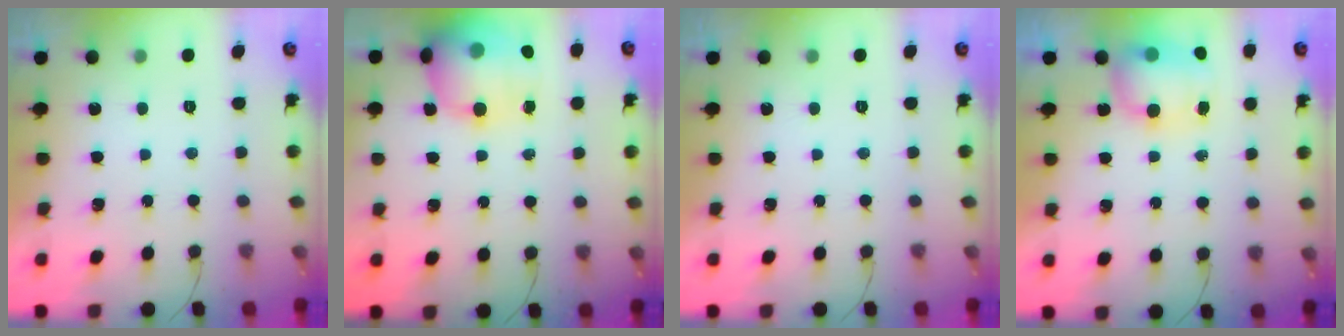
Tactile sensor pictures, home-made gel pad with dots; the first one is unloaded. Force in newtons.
{"total": 16.7, "press": 16.5, "slide": 2.5}
{"total": 0.0}
{"total": 7.9, "press": 7.8, "slide": 1.2}